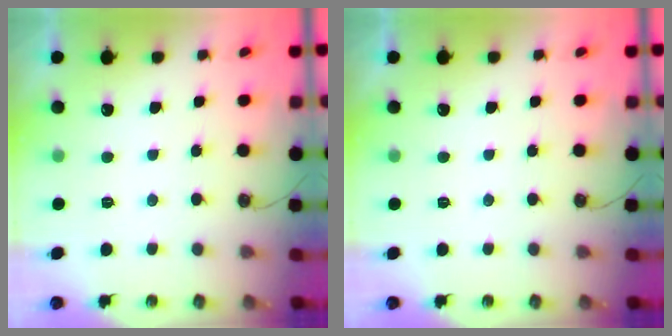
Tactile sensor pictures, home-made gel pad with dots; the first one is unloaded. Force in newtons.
{"total": 0.0}